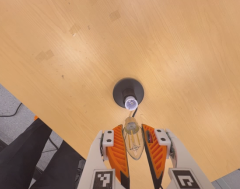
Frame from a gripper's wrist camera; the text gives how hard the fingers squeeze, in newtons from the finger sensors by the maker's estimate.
{"total": 15.3, "left": 16.8, "right": 13.9}